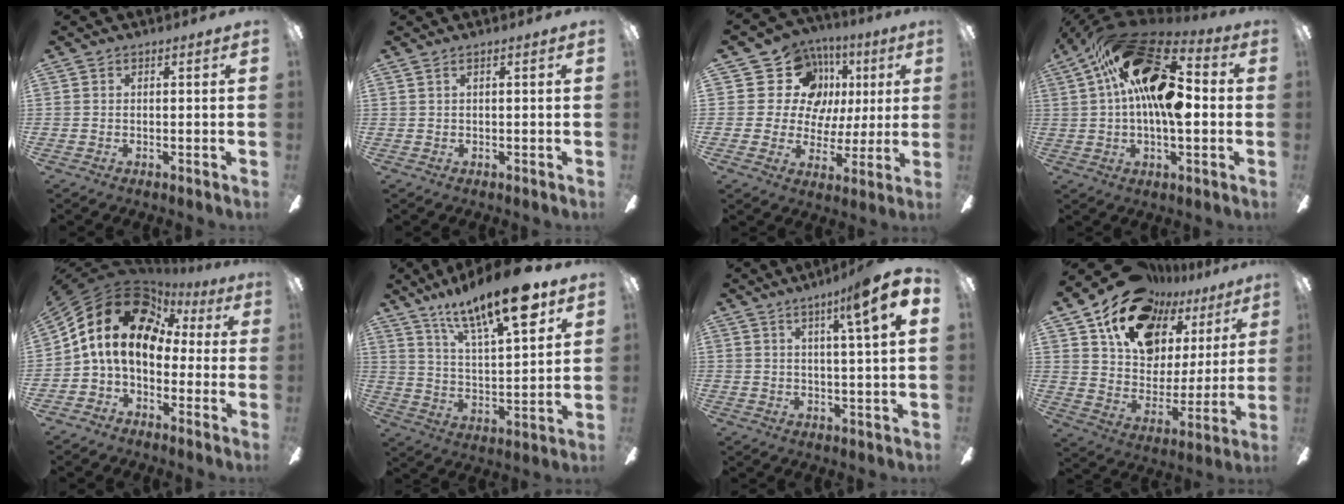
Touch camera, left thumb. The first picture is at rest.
{"total": 0.8, "force": [0.3, 0.2, 0.7], "torque": [-0.013, 0.002, 0.005]}
{"total": 16.5, "force": [5.4, 13.9, 7.0], "torque": [-0.118, -0.012, 0.115]}
{"total": 25.5, "force": [5.5, 12.7, 21.5], "torque": [-0.376, -0.002, 0.090]}
{"total": 17.6, "force": [4.1, 12.1, 12.1], "torque": [-0.256, -0.008, 0.073]}
{"total": 19.6, "force": [13.3, 5.7, 13.2], "torque": [-0.221, -0.067, 0.217]}
{"total": 9.5, "force": [5.3, -0.1, 7.9], "torque": [-0.115, -0.027, 0.073]}
{"total": 18.5, "force": [13.4, 10.6, 7.2], "torque": [-0.136, -0.088, 0.242]}